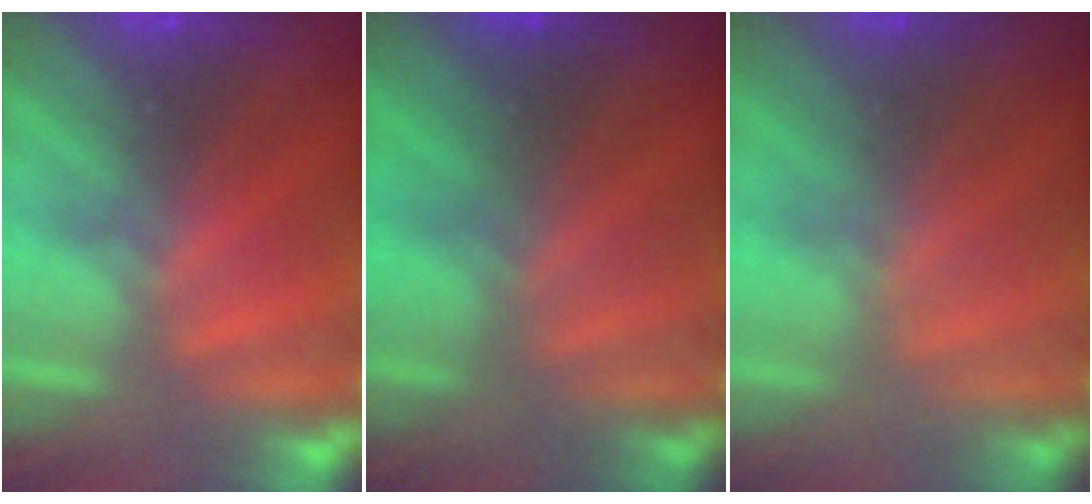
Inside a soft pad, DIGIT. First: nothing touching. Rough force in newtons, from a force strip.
{"total": 1.7}
{"total": 1.5}